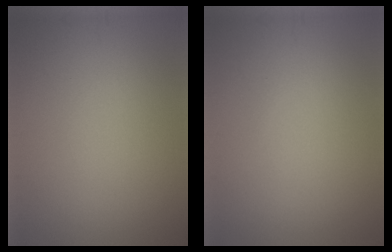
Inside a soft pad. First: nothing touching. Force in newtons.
{"total": 0.0}